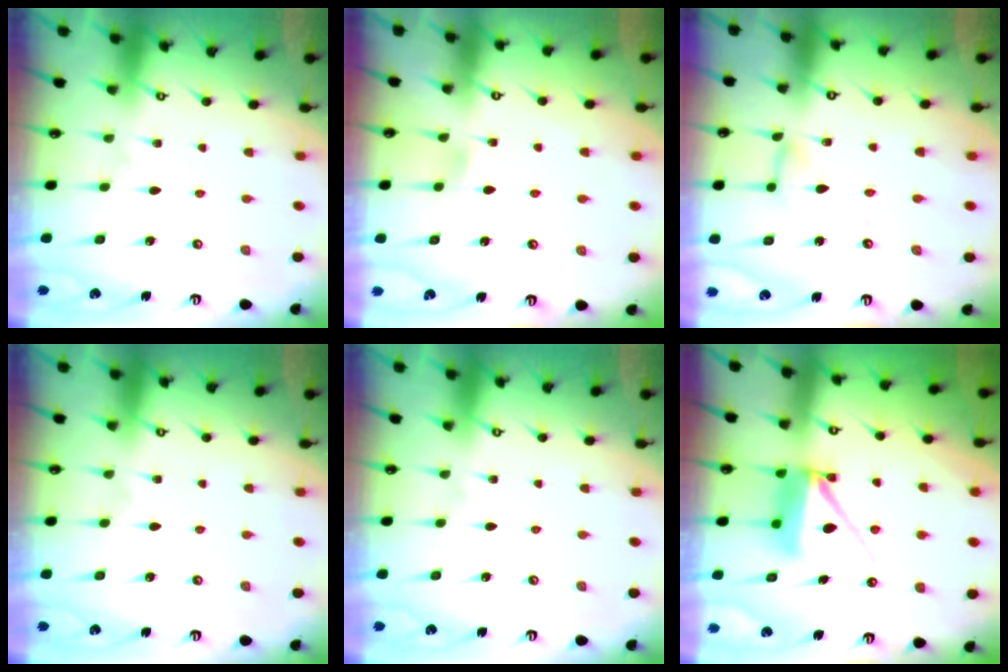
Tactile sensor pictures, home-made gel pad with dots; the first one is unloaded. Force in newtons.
{"total": 2.9, "press": 2.9, "slide": 0.5}
{"total": 5.3, "press": 5.2, "slide": 0.4}
{"total": 0.0}
{"total": 0.0}
{"total": 11.5, "press": 11.4, "slide": 0.7}